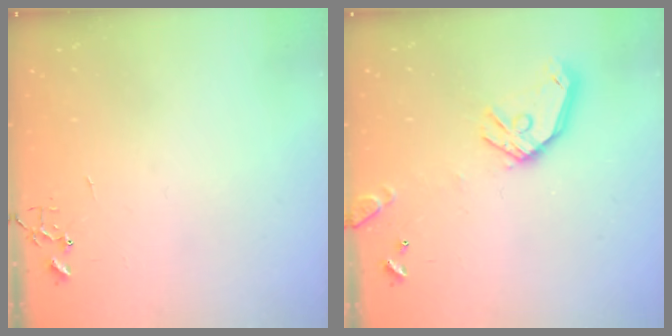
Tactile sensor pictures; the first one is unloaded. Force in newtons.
{"total": 14.4, "press": 14.2, "slide": 2.1}